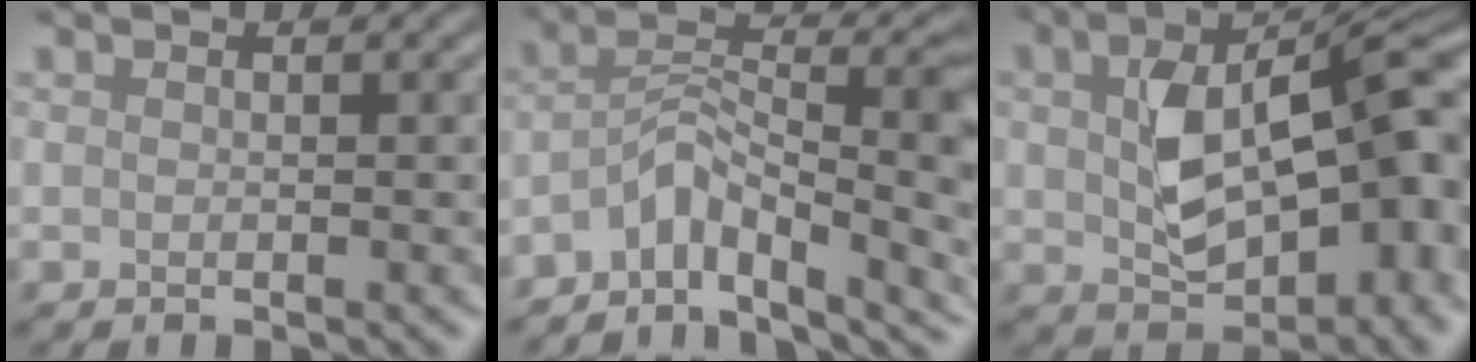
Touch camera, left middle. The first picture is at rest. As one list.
[{"total": 6.9, "force": [-4.4, 1.6, 5.0], "torque": [-0.091, 0.010, -0.060]}, {"total": 9.9, "force": [0.6, 5.0, 8.5], "torque": [-0.152, 0.004, 0.037]}]